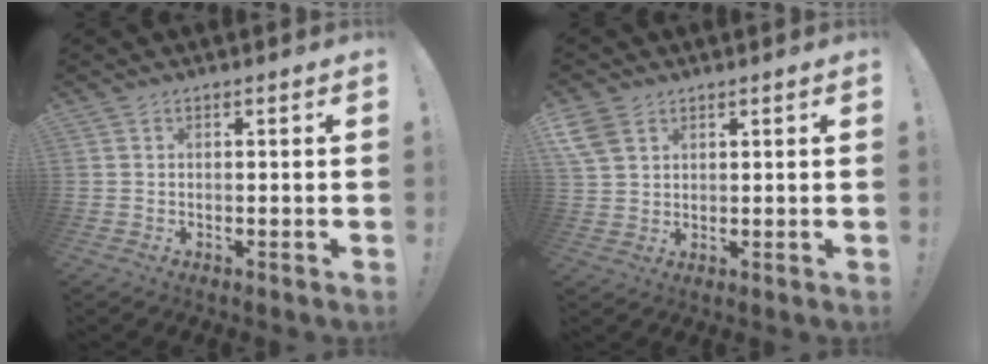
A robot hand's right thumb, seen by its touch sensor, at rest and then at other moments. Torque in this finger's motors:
{"motor_torque": [0.11, 0.17, 0.29, 0.11, 0.06]}